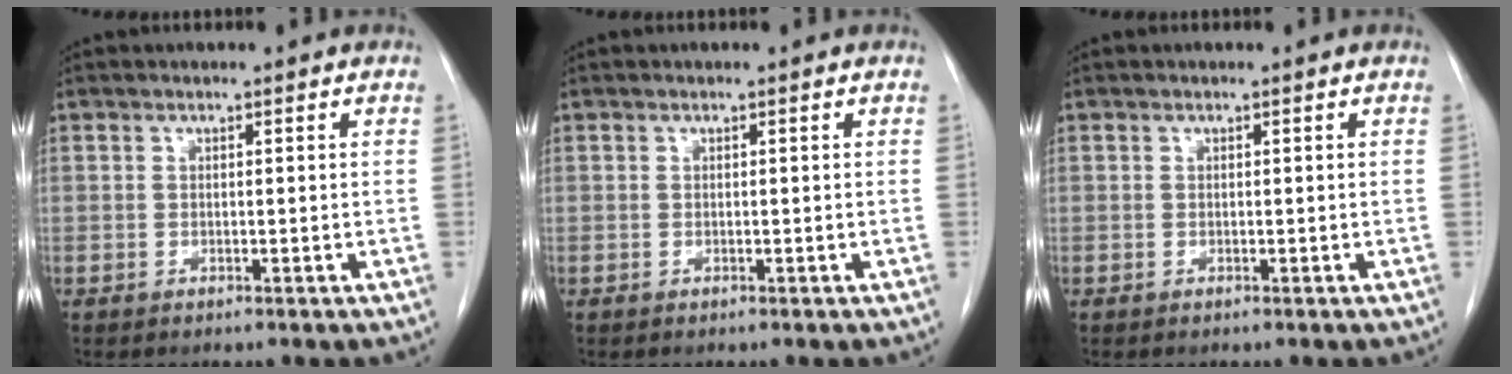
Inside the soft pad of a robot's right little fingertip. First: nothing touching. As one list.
[{"total": 0.0}, {"total": 0.0}]